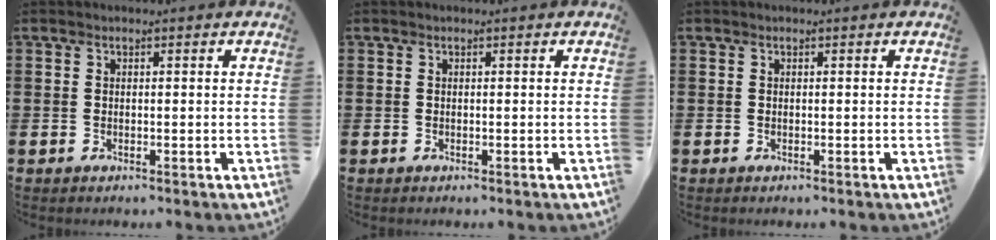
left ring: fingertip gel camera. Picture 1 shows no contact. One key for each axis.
{"total": 0.0}
{"total": 0.0}